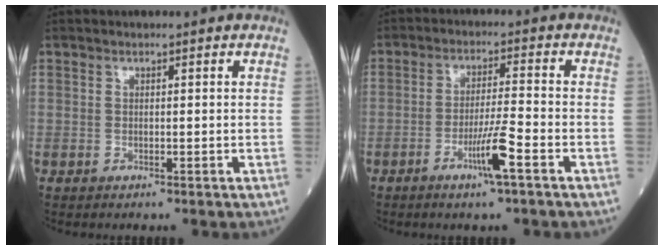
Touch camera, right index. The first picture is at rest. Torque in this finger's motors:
{"motor_torque": [1.29, -0.45, 0.59, 0.18]}